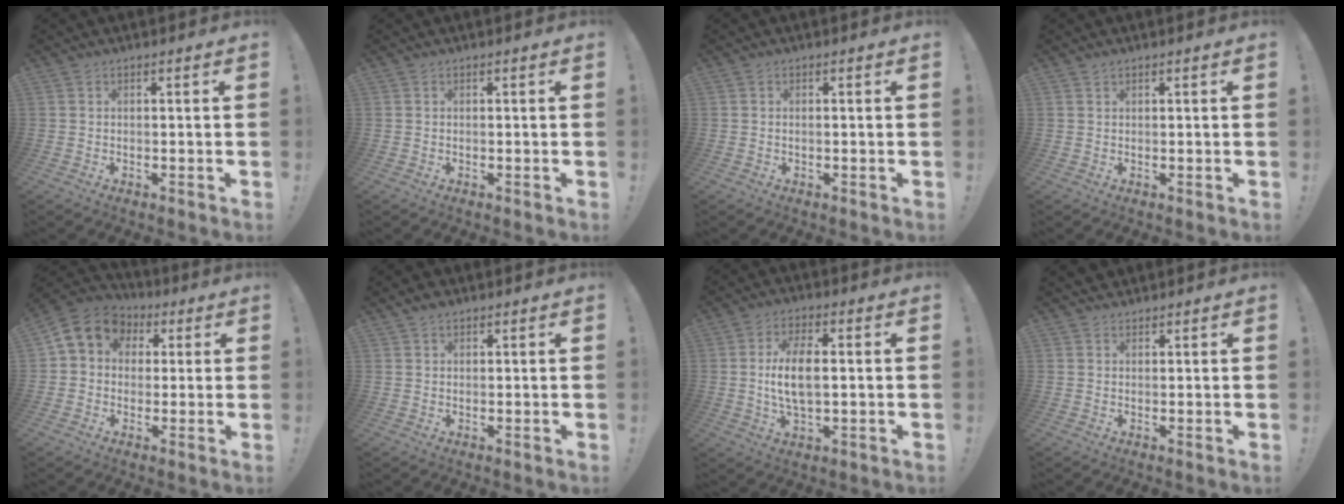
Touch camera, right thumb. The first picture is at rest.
{"total": 0.0}
{"total": 0.6, "force": [-0.3, 0.2, 0.5], "torque": [-0.015, 0.003, -0.004]}
{"total": 0.6, "force": [0.6, 0.2, 0.3], "torque": [-0.003, 0.000, 0.010]}
{"total": 9.3, "force": [2.8, 7.9, 4.1], "torque": [-0.055, -0.006, 0.057]}
{"total": 1.9, "force": [1.5, 0.8, 0.9], "torque": [-0.009, -0.007, 0.027]}
{"total": 9.8, "force": [0.6, 4.3, 8.9], "torque": [-0.165, -0.007, 0.005]}
{"total": 1.7, "force": [1.4, 0.9, 0.2], "torque": [-0.004, -0.007, 0.028]}